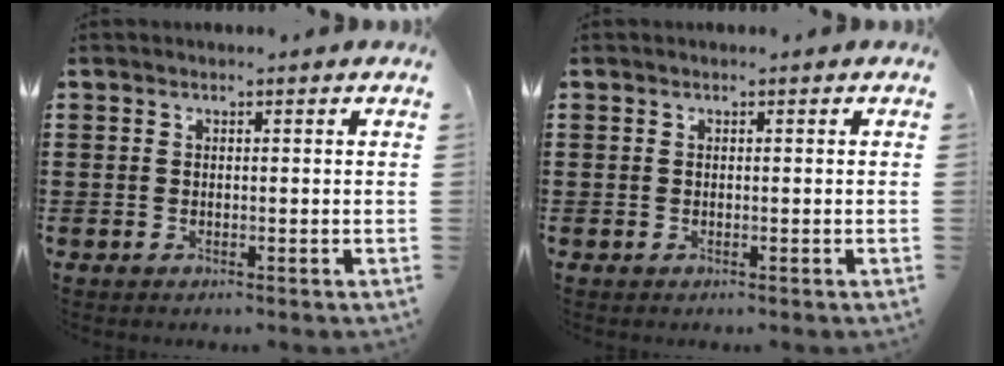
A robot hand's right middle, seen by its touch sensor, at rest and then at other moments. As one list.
[{"total": 0.0}]